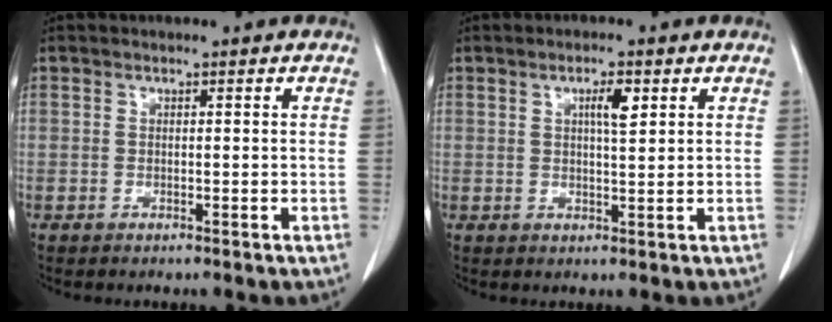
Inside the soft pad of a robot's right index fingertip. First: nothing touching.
{"total": 3.3, "force": [1.3, 0.5, 3.0], "torque": [-0.051, -0.001, 0.020]}